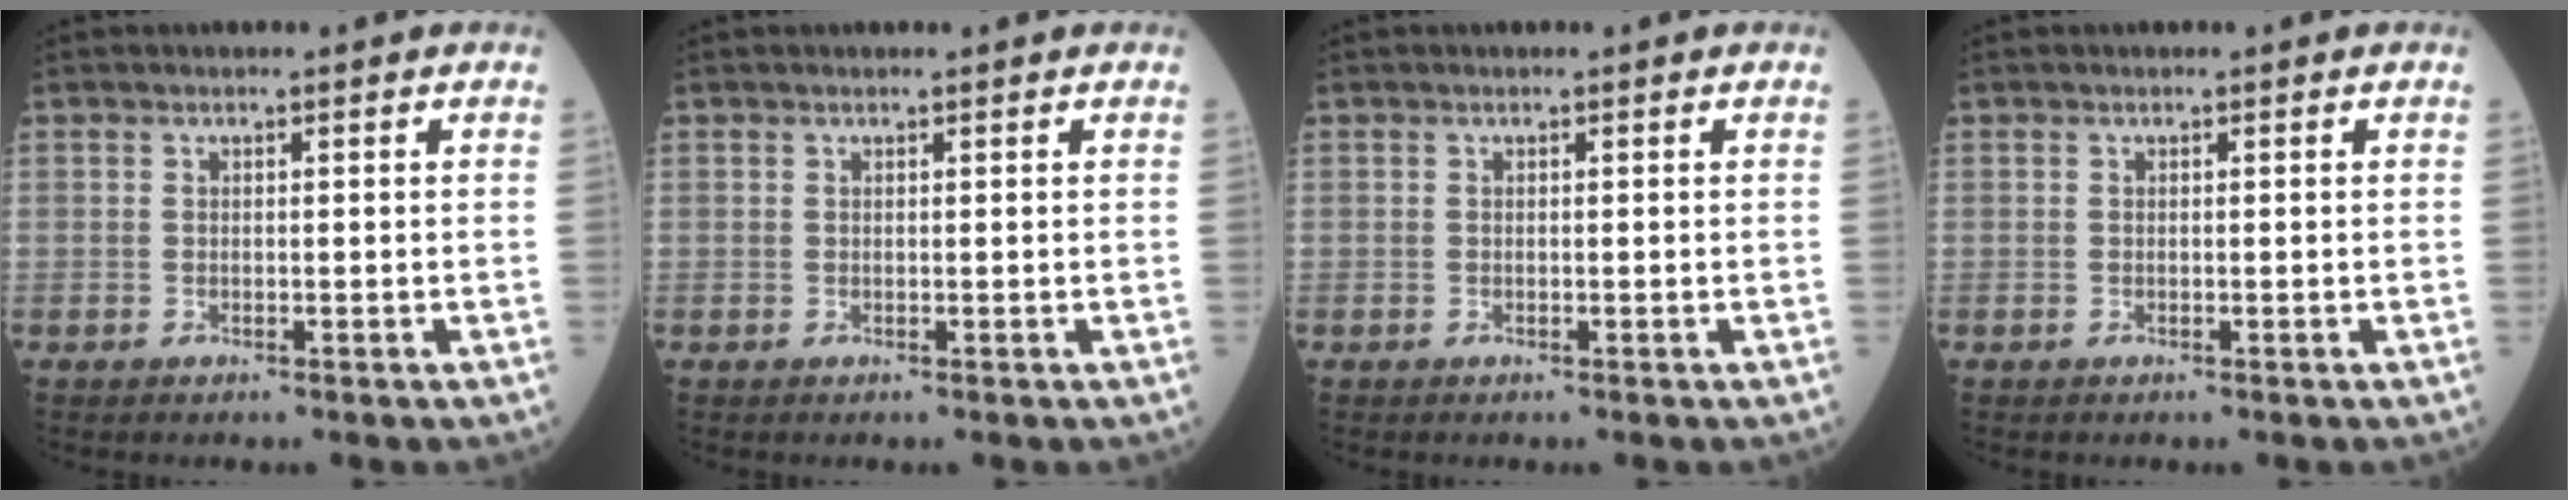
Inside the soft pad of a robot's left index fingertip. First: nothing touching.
{"total": 0.0}
{"total": 0.0}
{"total": 0.0}